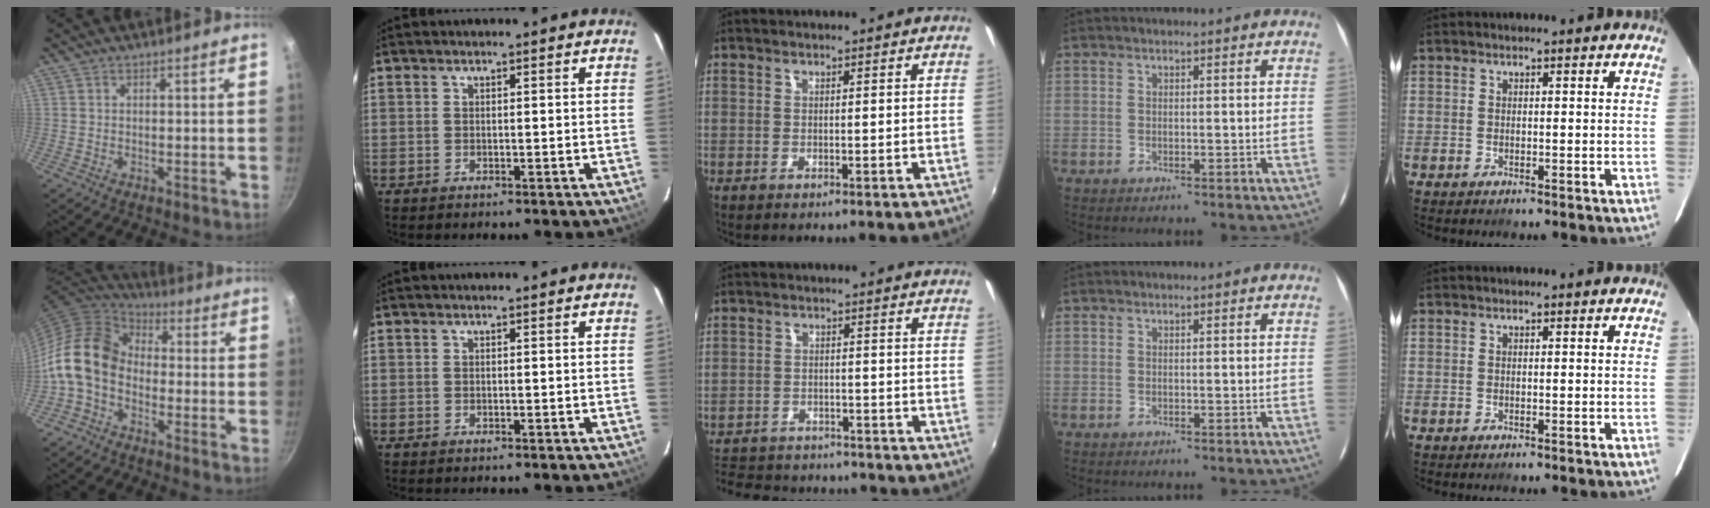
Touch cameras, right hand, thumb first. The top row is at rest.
{"thumb": {"total": 13.1, "force": [-2.9, 9.5, 8.6], "torque": [-0.142, 0.048, -0.079]}, "middle": {"total": 12.3, "force": [-10.0, 6.1, 3.6], "torque": [-0.103, 0.025, -0.145]}}